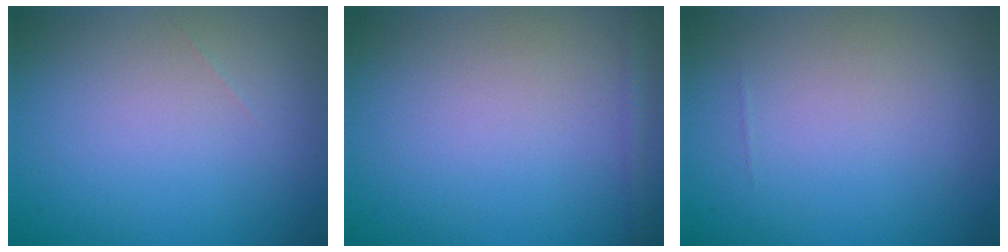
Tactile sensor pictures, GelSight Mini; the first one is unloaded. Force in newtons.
{"total": 1.0, "press": 1.0, "slide": 0.1}
{"total": 0.0}